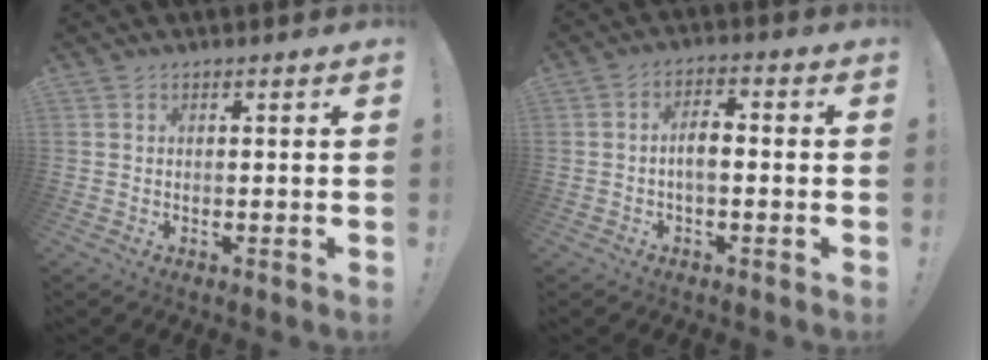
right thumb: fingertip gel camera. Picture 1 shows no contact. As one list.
[{"total": 5.5, "force": [-0.9, 2.5, 4.8], "torque": [-0.091, 0.008, -0.018]}]